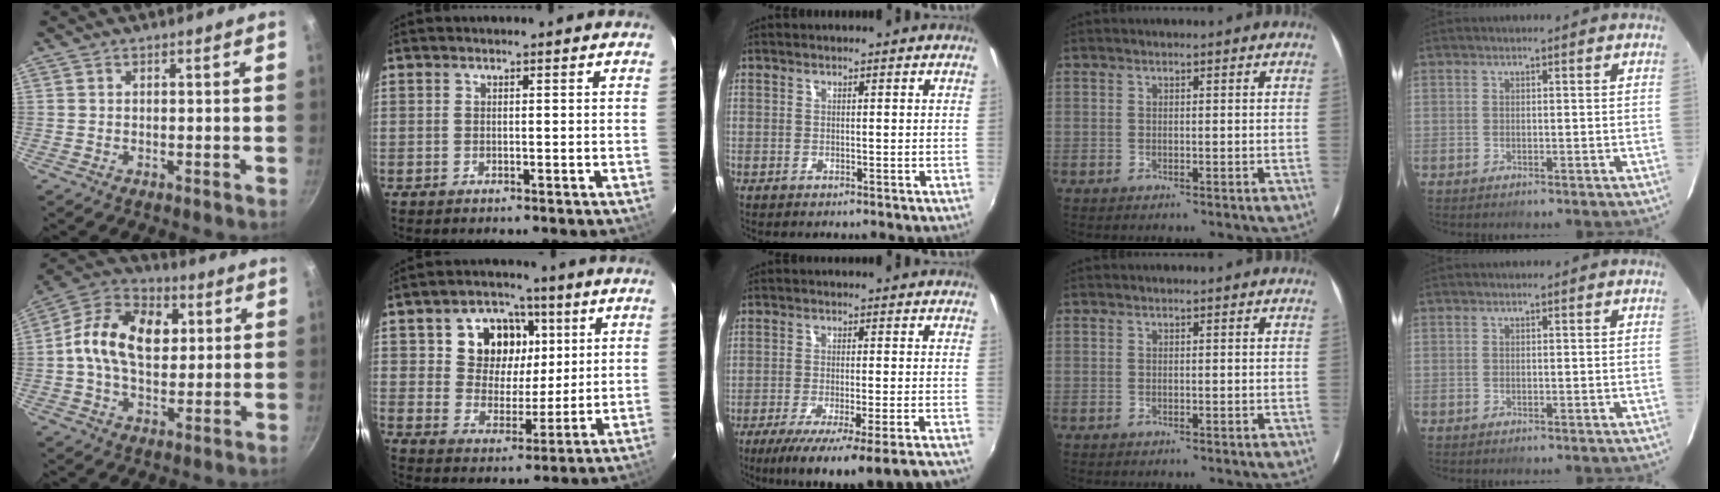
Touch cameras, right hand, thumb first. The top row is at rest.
{"thumb": {"total": 16.3, "force": [2.4, 11.0, 11.7], "torque": [-0.171, 0.016, 0.021]}, "index": {"total": 11.9, "force": [4.1, 9.6, 5.7], "torque": [-0.118, 0.020, 0.073]}, "middle": {"total": 13.1, "force": [-9.7, 0.3, 8.8], "torque": [-0.158, -0.050, -0.149]}}